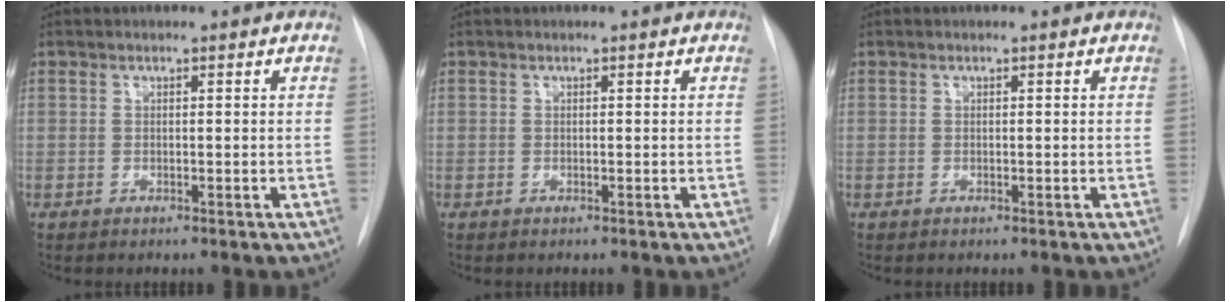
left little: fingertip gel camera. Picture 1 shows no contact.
{"total": 0.0}
{"total": 0.0}